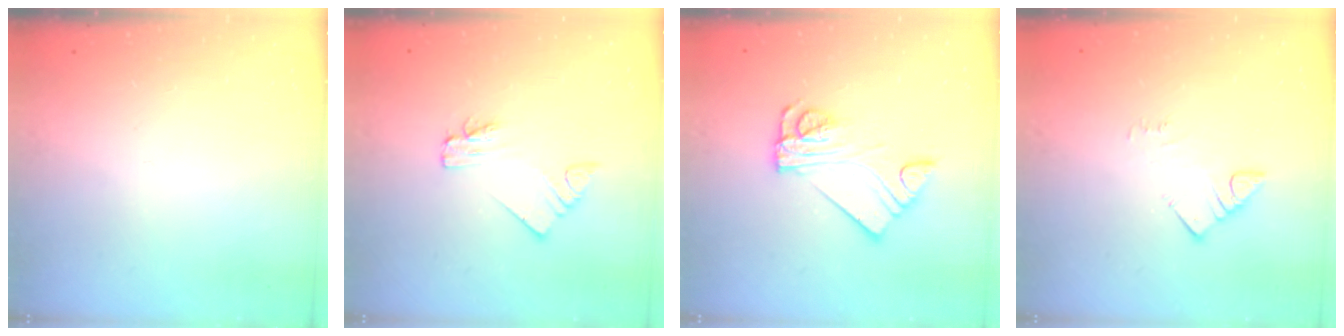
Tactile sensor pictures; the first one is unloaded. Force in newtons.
{"total": 2.0, "press": 2.0, "slide": 0.1}
{"total": 11.4, "press": 11.3, "slide": 1.2}
{"total": 2.8, "press": 2.8, "slide": 0.2}